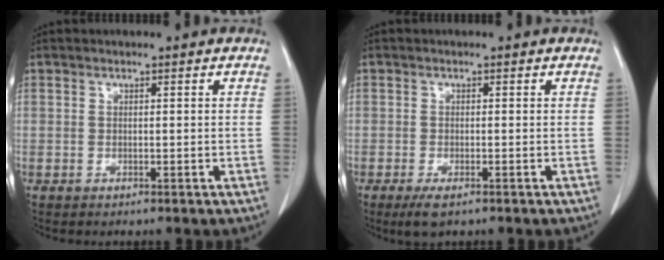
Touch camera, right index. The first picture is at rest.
{"total": 2.8, "force": [-1.8, 0.7, 2.1], "torque": [-0.042, -0.006, -0.028]}